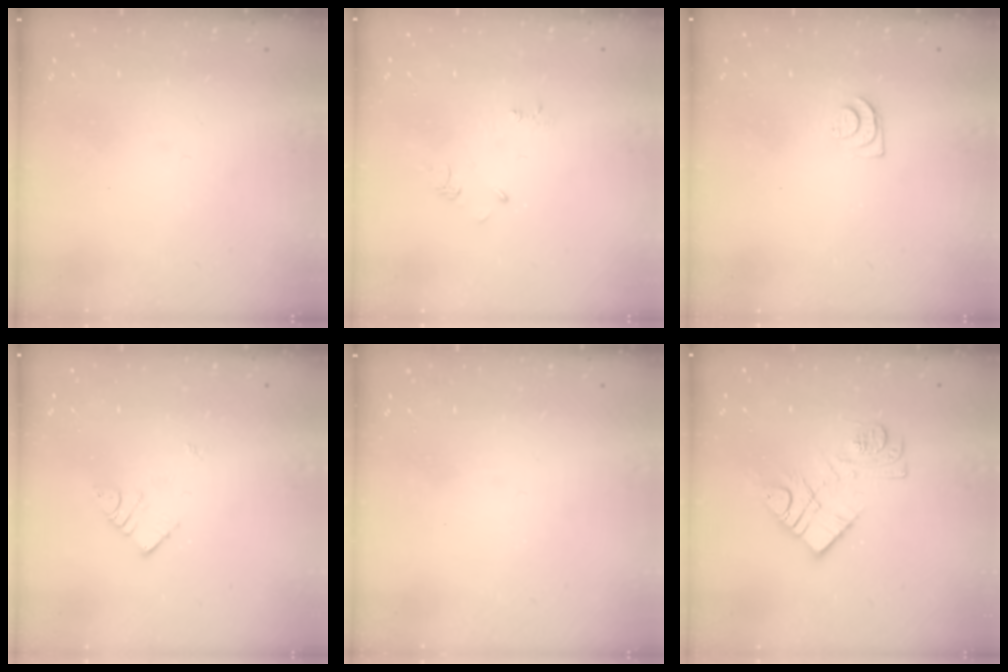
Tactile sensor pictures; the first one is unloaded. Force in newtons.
{"total": 4.5, "press": 4.5, "slide": 0.8}
{"total": 4.8, "press": 4.7, "slide": 0.6}
{"total": 5.5, "press": 5.5, "slide": 0.1}
{"total": 0.0}
{"total": 10.2, "press": 10.2, "slide": 0.5}